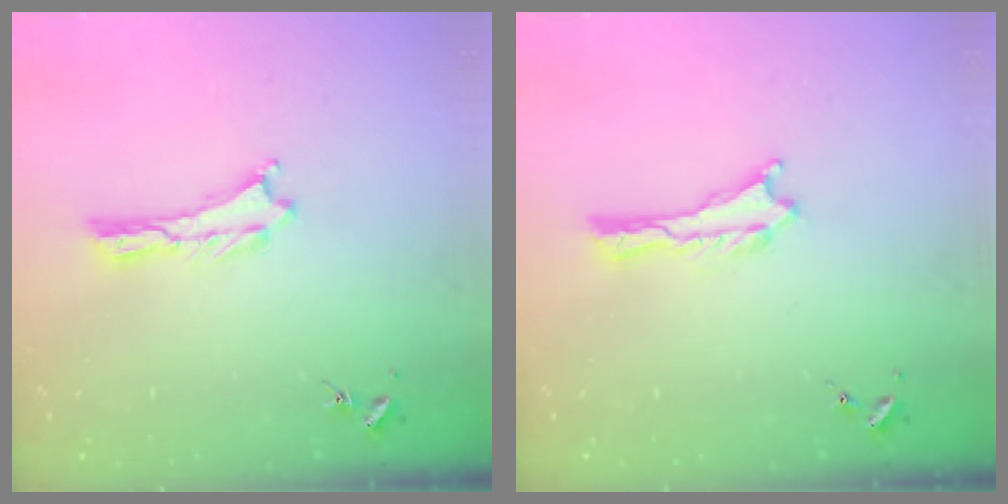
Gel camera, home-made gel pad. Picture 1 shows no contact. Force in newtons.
{"total": 0.0}